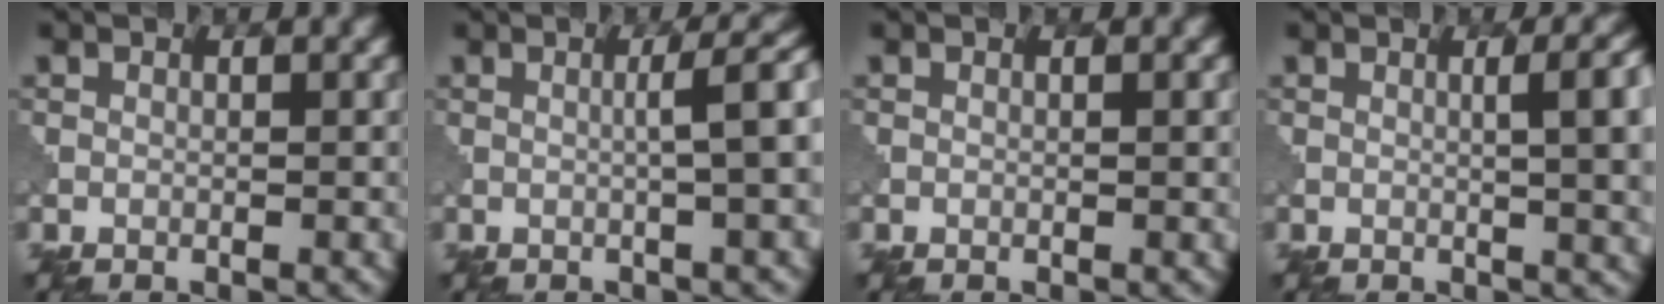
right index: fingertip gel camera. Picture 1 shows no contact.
{"total": 5.3, "force": [0.3, 1.3, 5.1], "torque": [-0.058, 0.018, 0.003]}
{"total": 0.5, "force": [0.1, 0.0, 0.5], "torque": [-0.007, 0.002, 0.001]}
{"total": 7.1, "force": [0.6, 2.6, 6.5], "torque": [-0.043, 0.012, 0.009]}